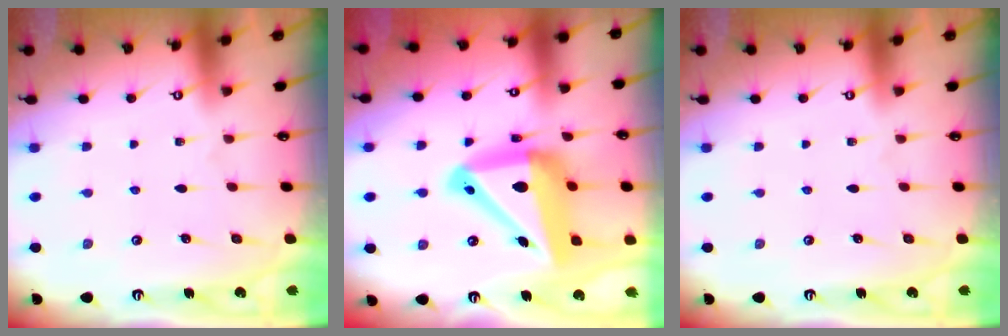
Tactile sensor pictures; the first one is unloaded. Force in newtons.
{"total": 21.1, "press": 21.0, "slide": 2.4}
{"total": 0.0}